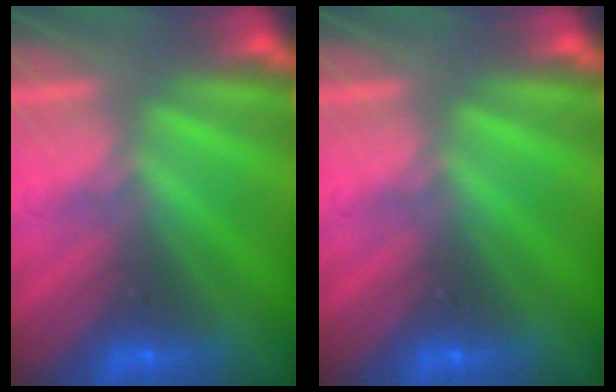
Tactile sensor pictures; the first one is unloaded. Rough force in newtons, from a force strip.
{"total": 0.0}